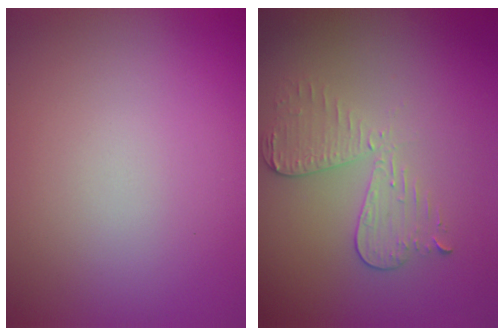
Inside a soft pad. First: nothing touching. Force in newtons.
{"total": 3.0, "press": 2.7, "slide": 1.2}